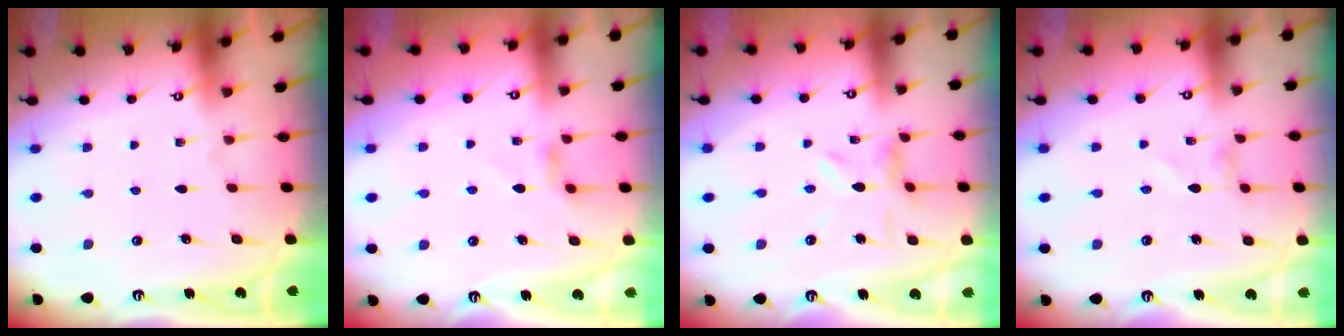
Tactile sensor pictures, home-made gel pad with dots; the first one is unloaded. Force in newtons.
{"total": 4.2, "press": 4.2, "slide": 0.4}
{"total": 2.8, "press": 2.8, "slide": 0.3}
{"total": 1.1, "press": 1.1, "slide": 0.0}